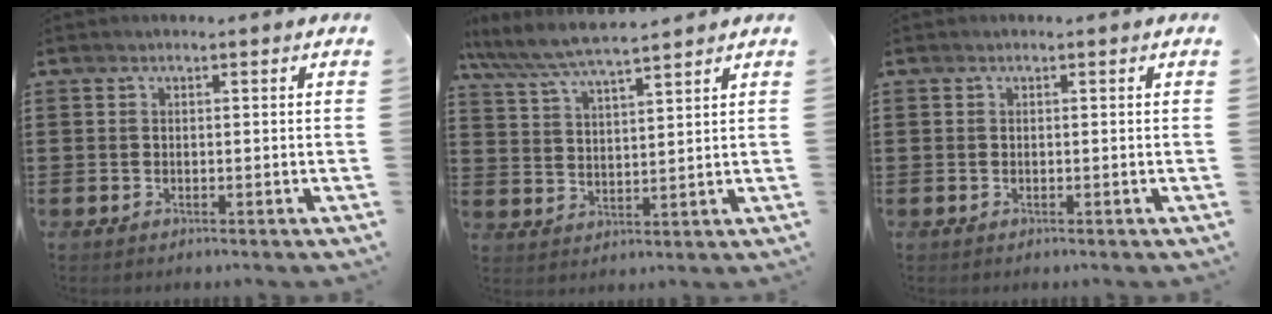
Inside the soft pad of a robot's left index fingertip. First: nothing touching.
{"total": 6.0, "force": [5.4, 0.4, 2.5], "torque": [-0.069, -0.027, 0.094]}
{"total": 0.0}